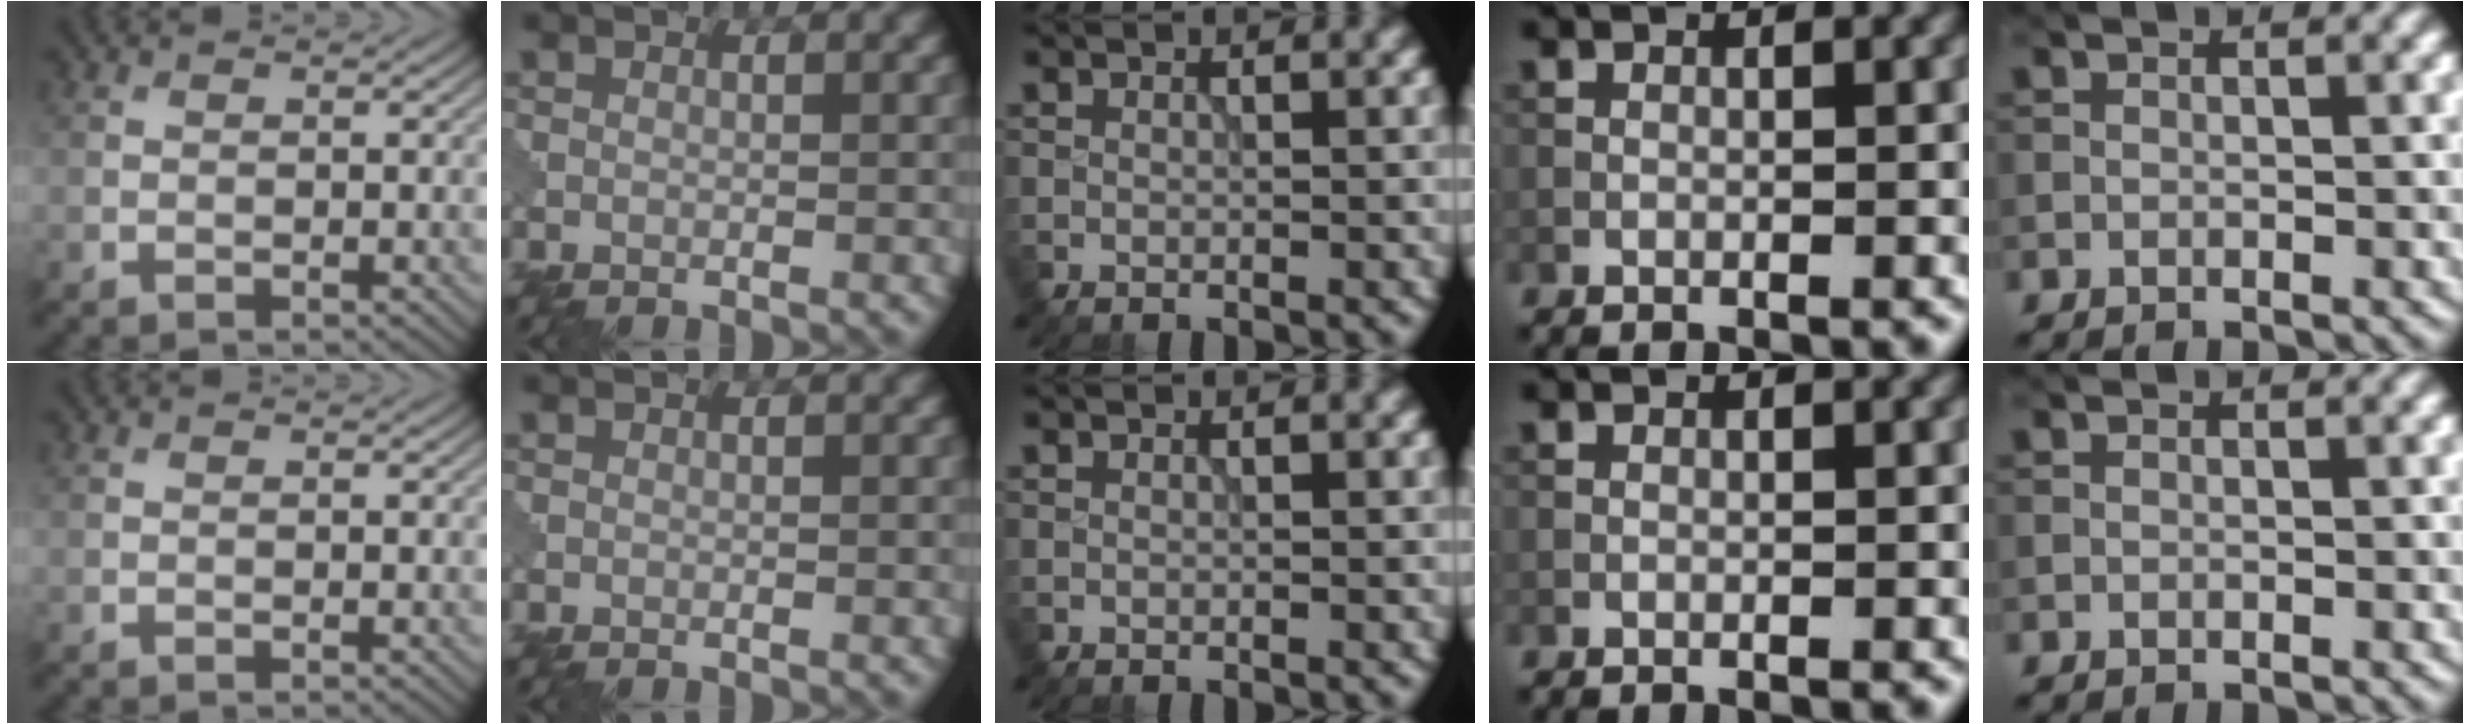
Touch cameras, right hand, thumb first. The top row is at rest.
{}